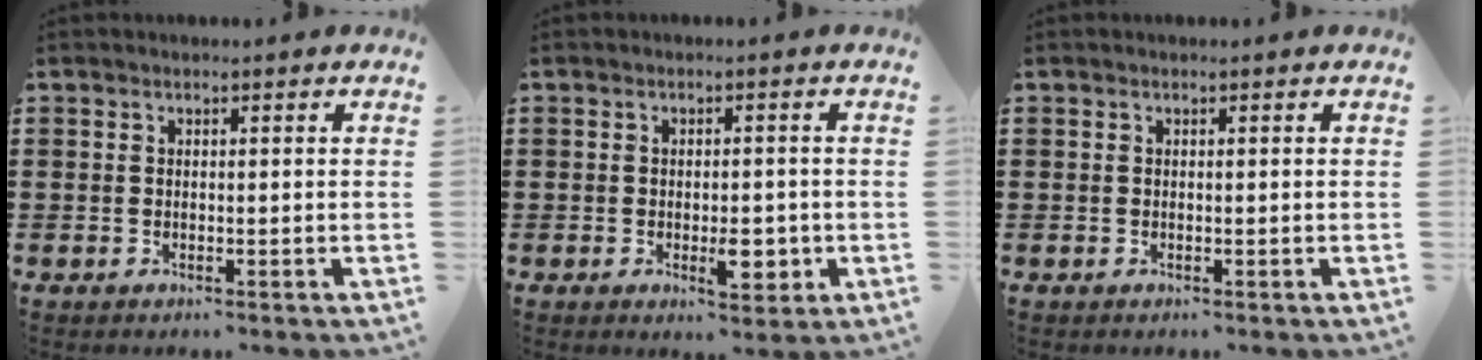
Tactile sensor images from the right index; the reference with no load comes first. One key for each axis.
{"total": 5.0, "fx": -1.2, "fy": 2.1, "fz": 4.3, "tx": -0.064, "ty": 0.003, "tz": -0.019}
{"total": 0.0}